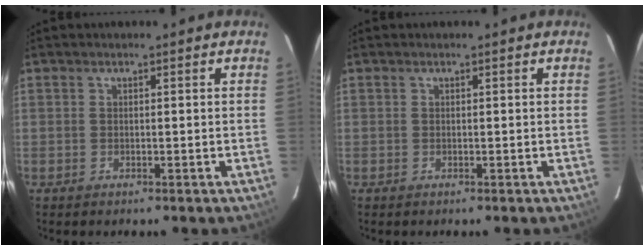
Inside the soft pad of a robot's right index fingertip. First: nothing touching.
{"total": 0.0}